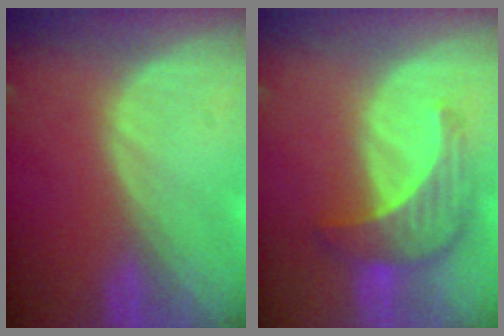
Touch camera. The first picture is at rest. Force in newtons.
{"total": 7.0, "press": 6.9, "slide": 1.4}